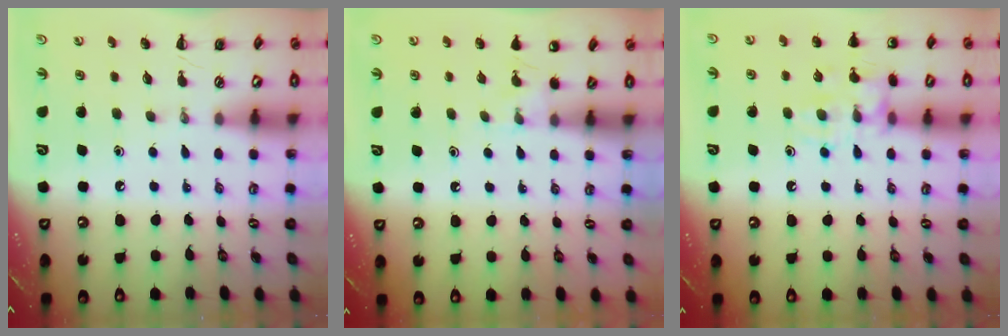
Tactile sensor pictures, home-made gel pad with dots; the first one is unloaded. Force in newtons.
{"total": 3.7, "press": 3.6, "slide": 1.1}
{"total": 13.0, "press": 13.0, "slide": 1.3}